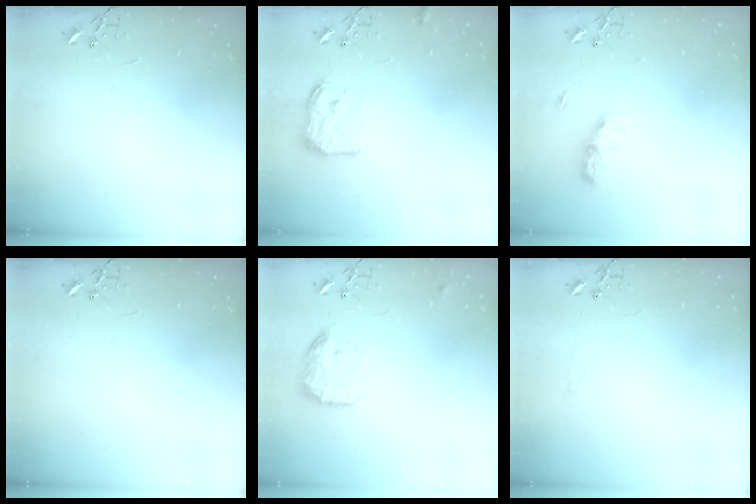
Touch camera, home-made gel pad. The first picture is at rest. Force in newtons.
{"total": 11.8, "press": 11.8, "slide": 0.6}
{"total": 7.4, "press": 7.4, "slide": 0.4}
{"total": 0.0}
{"total": 15.0, "press": 15.0, "slide": 1.2}
{"total": 4.7, "press": 4.6, "slide": 0.7}